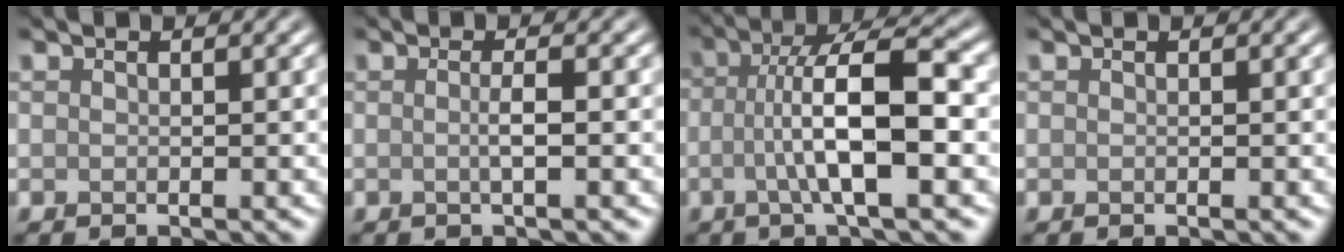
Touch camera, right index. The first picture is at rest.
{"total": 1.6, "force": [-0.1, 0.2, 1.6], "torque": [-0.027, 0.000, -0.004]}
{"total": 7.1, "force": [-1.0, 1.5, 6.9], "torque": [-0.120, 0.015, -0.023]}
{"total": 0.0}